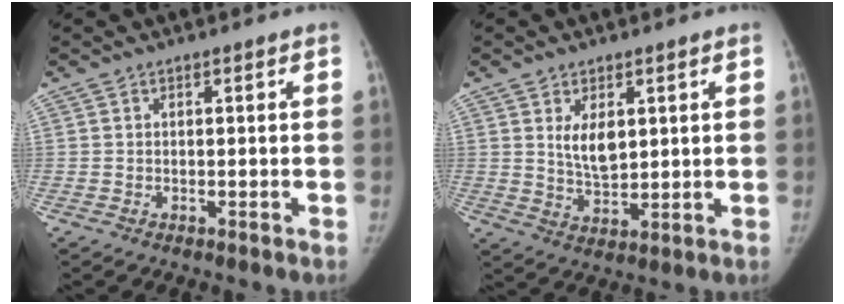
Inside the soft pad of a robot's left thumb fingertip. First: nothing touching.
{"total": 6.4, "force": [2.0, 3.6, 4.9], "torque": [-0.067, -0.019, 0.045]}